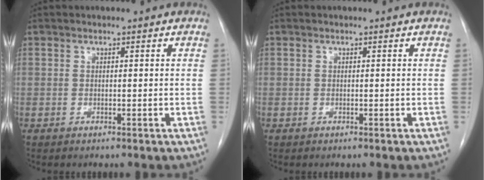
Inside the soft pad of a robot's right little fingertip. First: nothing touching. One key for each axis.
{"total": 0.0}